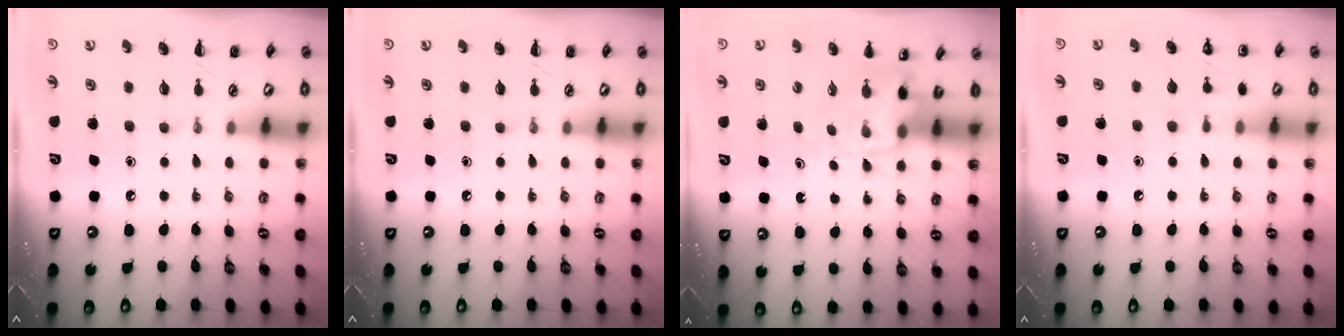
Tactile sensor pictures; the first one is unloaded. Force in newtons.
{"total": 0.0}
{"total": 4.7, "press": 4.7, "slide": 0.3}
{"total": 6.4, "press": 6.1, "slide": 1.9}